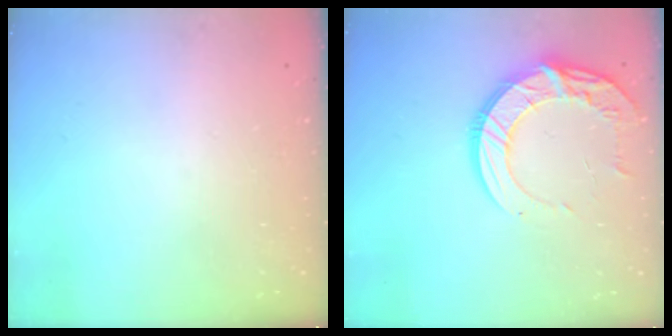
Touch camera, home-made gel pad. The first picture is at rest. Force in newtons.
{"total": 13.6, "press": 13.5, "slide": 1.2}